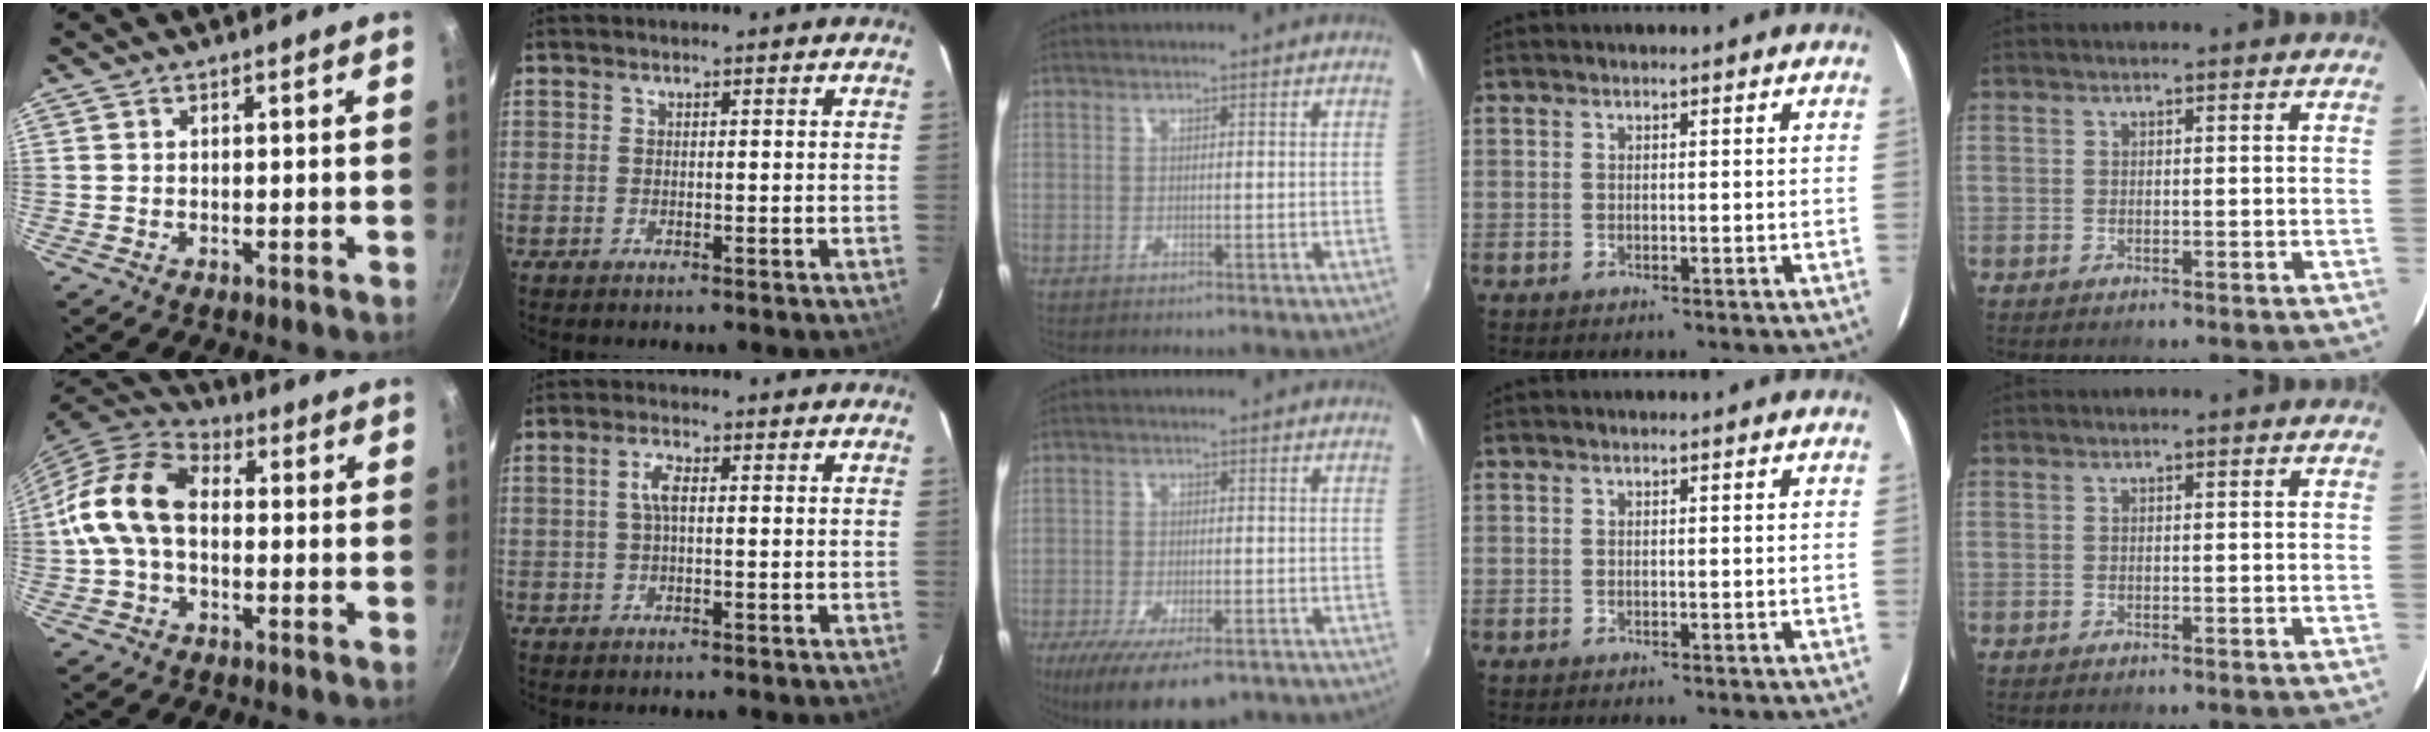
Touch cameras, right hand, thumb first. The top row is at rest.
{"thumb": {"total": 13.4, "force": [-0.3, 9.1, 9.9], "torque": [-0.170, 0.035, -0.026]}, "index": {"total": 2.8, "force": [0.2, 0.9, 2.6], "torque": [-0.055, 0.007, 0.003]}, "middle": {"total": 13.2, "force": [-8.6, 5.1, 8.8], "torque": [-0.176, -0.040, -0.133]}}